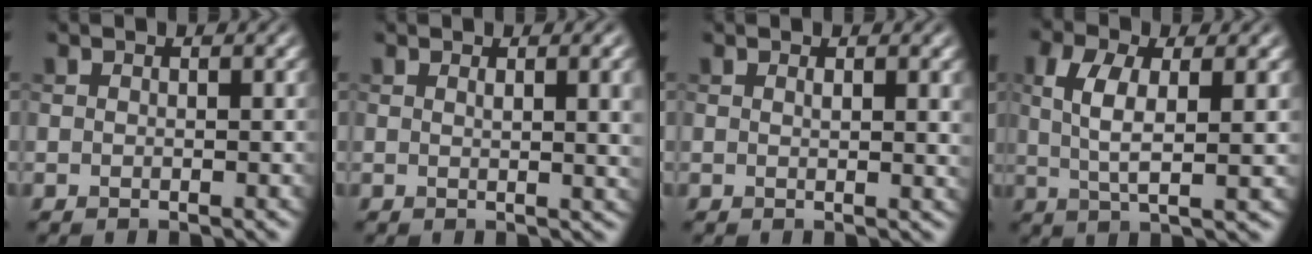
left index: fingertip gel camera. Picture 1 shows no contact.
{"total": 4.7, "force": [1.3, 1.7, 4.2], "torque": [-0.032, 0.005, 0.020]}
{"total": 2.4, "force": [0.9, 0.8, 2.1], "torque": [-0.019, 0.002, 0.013]}
{"total": 5.3, "force": [0.9, 1.8, 4.9], "torque": [-0.096, 0.000, 0.014]}